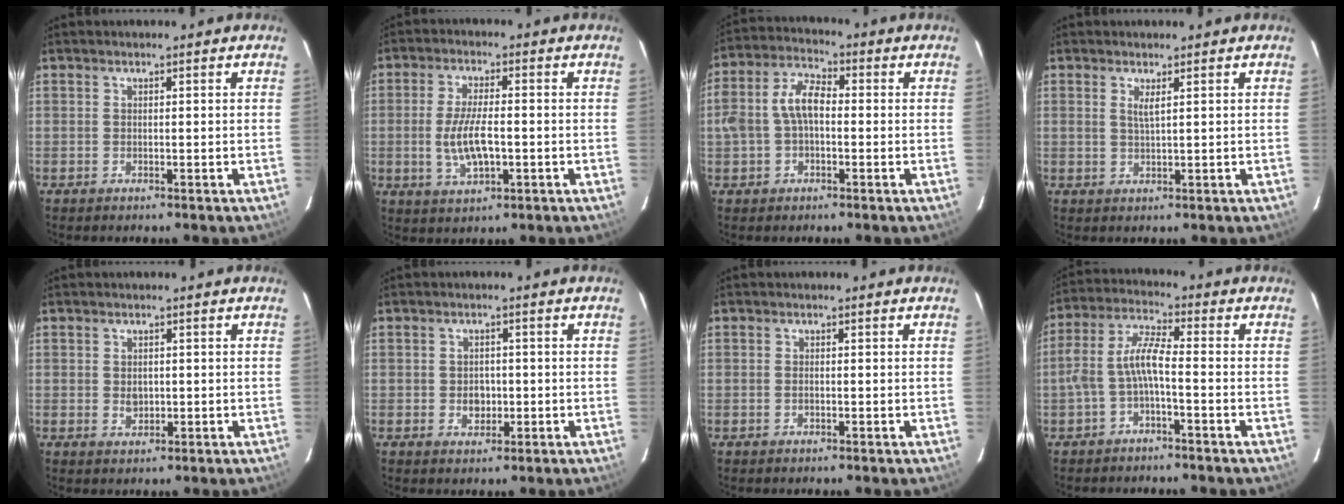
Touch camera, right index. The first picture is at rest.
{"total": 7.8, "force": [-1.3, 2.9, 7.1], "torque": [-0.142, -0.006, -0.021]}
{"total": 8.1, "force": [-0.7, 4.9, 6.5], "torque": [-0.136, 0.023, -0.013]}
{"total": 1.6, "force": [0.6, 0.1, 1.4], "torque": [-0.028, 0.000, 0.011]}
{"total": 2.3, "force": [-0.1, 1.8, 1.4], "torque": [-0.022, 0.001, 0.000]}
{"total": 3.1, "force": [-0.5, 2.6, 1.6], "torque": [-0.028, 0.004, -0.005]}
{"total": 0.8, "force": [-0.2, 0.4, 0.7], "torque": [-0.015, 0.001, -0.005]}
{"total": 6.3, "force": [-2.3, 1.3, 5.7], "torque": [-0.135, 0.017, -0.043]}